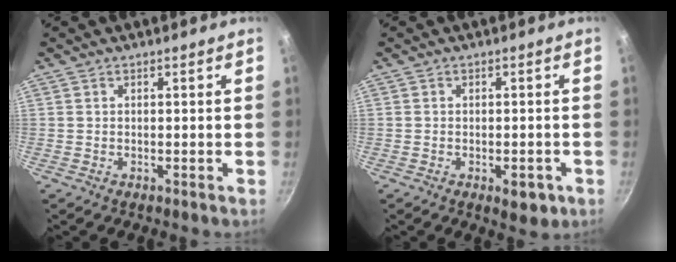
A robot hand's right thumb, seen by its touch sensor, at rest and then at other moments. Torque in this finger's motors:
{"motor_torque": [0.17, 0.03, 0.17, 0.17, 0.09]}